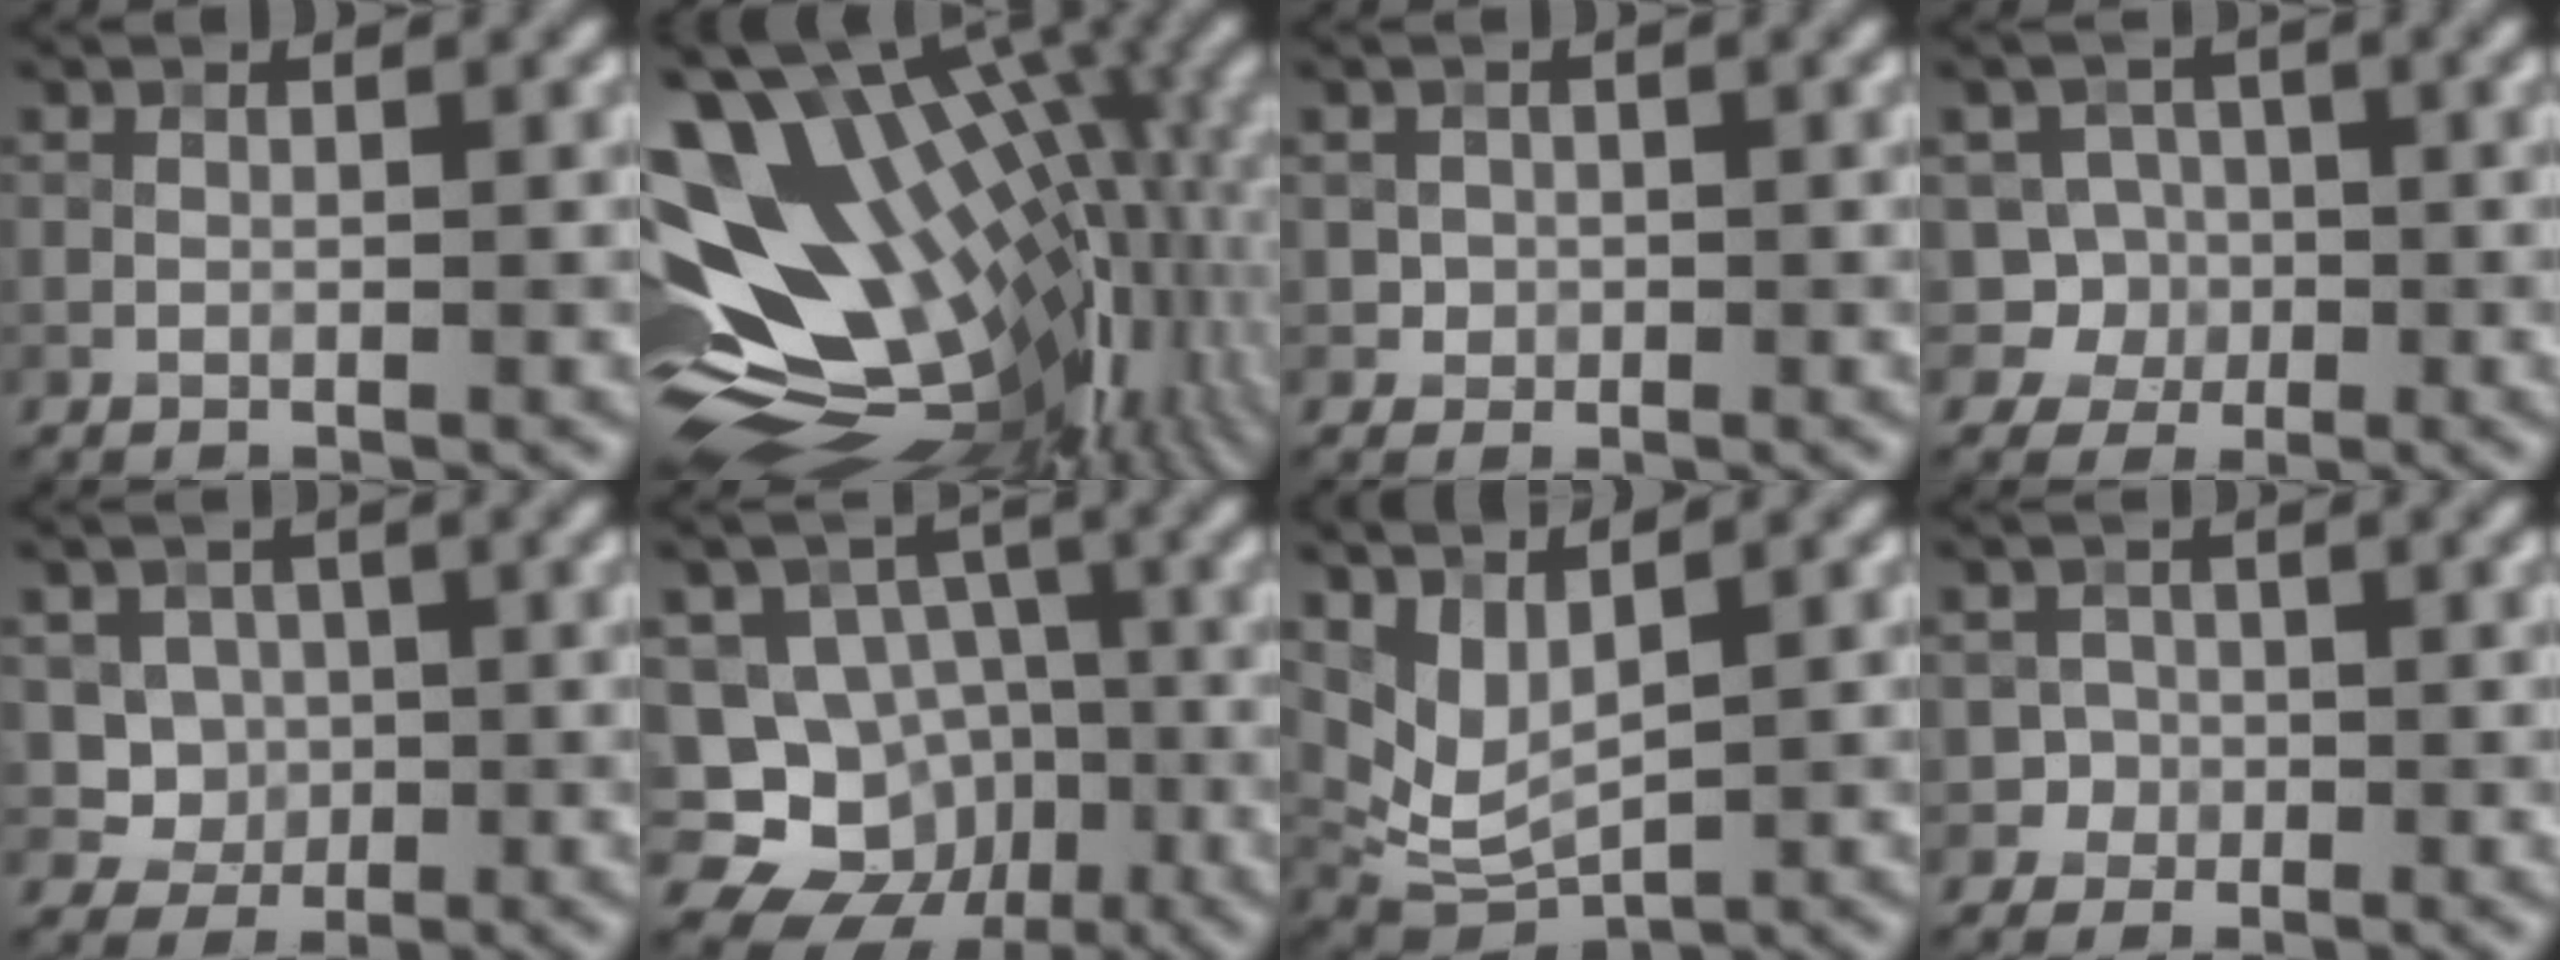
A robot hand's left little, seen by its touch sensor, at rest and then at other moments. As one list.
[{"total": 19.4, "force": [3.3, 11.0, 15.6], "torque": [-0.247, 0.000, 0.084]}, {"total": 1.3, "force": [0.0, 1.3, 0.2], "torque": [0.011, -0.004, 0.001]}, {"total": 5.0, "force": [-1.1, 4.8, 1.1], "torque": [0.007, 0.016, -0.040]}, {"total": 3.3, "force": [0.4, 3.1, 1.1], "torque": [-0.013, -0.006, 0.008]}, {"total": 12.3, "force": [-4.9, 10.5, 4.1], "torque": [-0.062, 0.003, -0.088]}, {"total": 3.9, "force": [1.9, 1.8, 2.8], "torque": [-0.064, -0.015, 0.049]}, {"total": 1.6, "force": [-0.6, 1.5, -0.2], "torque": [0.022, 0.008, -0.009]}]